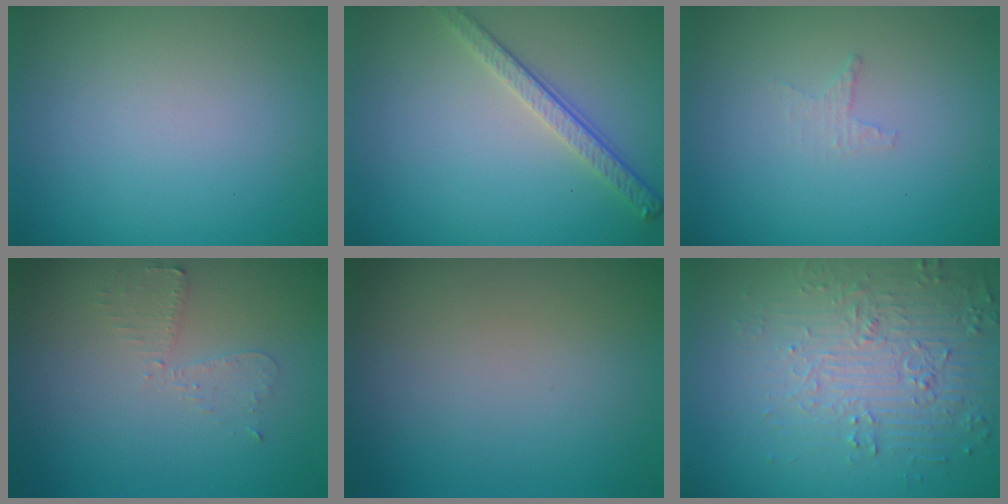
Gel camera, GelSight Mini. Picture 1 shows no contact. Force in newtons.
{"total": 2.9, "press": 2.5, "slide": 1.5}
{"total": 0.9, "press": 0.8, "slide": 0.3}
{"total": 1.9, "press": 1.9, "slide": 0.4}
{"total": 0.0}
{"total": 4.5, "press": 4.3, "slide": 1.3}